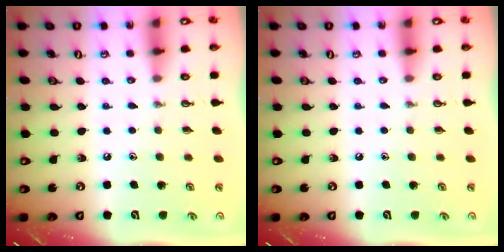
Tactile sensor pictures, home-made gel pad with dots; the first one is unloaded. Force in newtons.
{"total": 0.0}